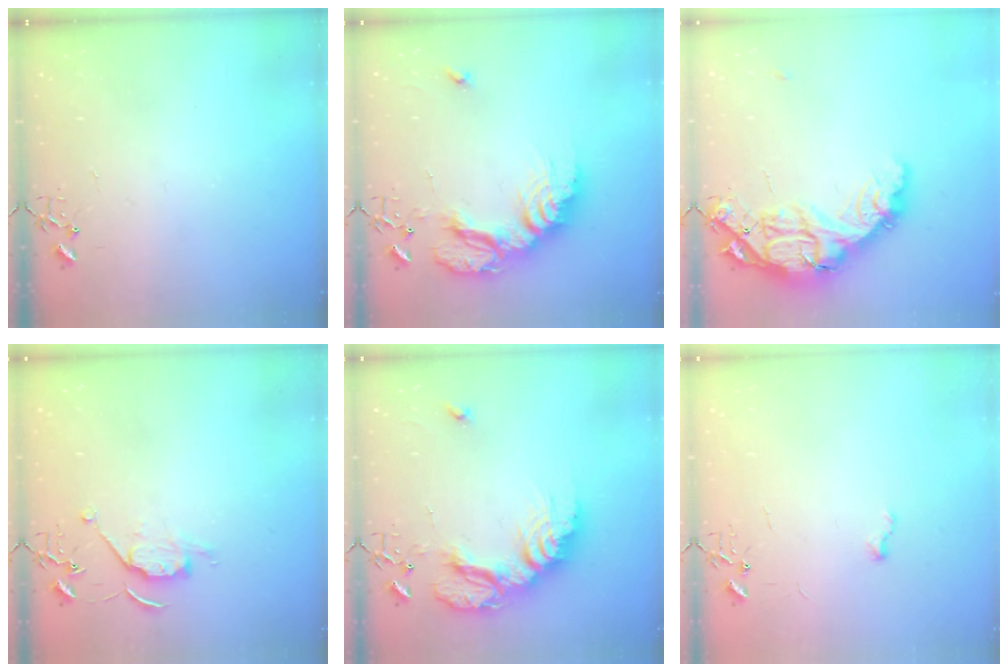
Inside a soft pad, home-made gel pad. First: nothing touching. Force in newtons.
{"total": 21.7, "press": 21.6, "slide": 1.9}
{"total": 19.6, "press": 19.6, "slide": 1.7}
{"total": 7.7, "press": 7.6, "slide": 0.7}
{"total": 21.7, "press": 21.6, "slide": 1.9}
{"total": 4.6, "press": 4.6, "slide": 0.6}